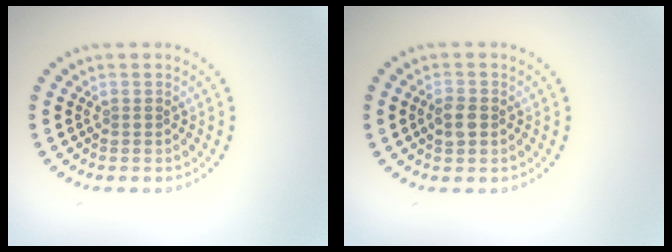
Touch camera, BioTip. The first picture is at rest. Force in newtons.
{"total": 1.9, "press": 1.9, "slide": 0.3}